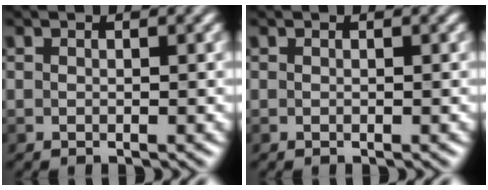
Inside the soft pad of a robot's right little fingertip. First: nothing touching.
{"total": 0.0}